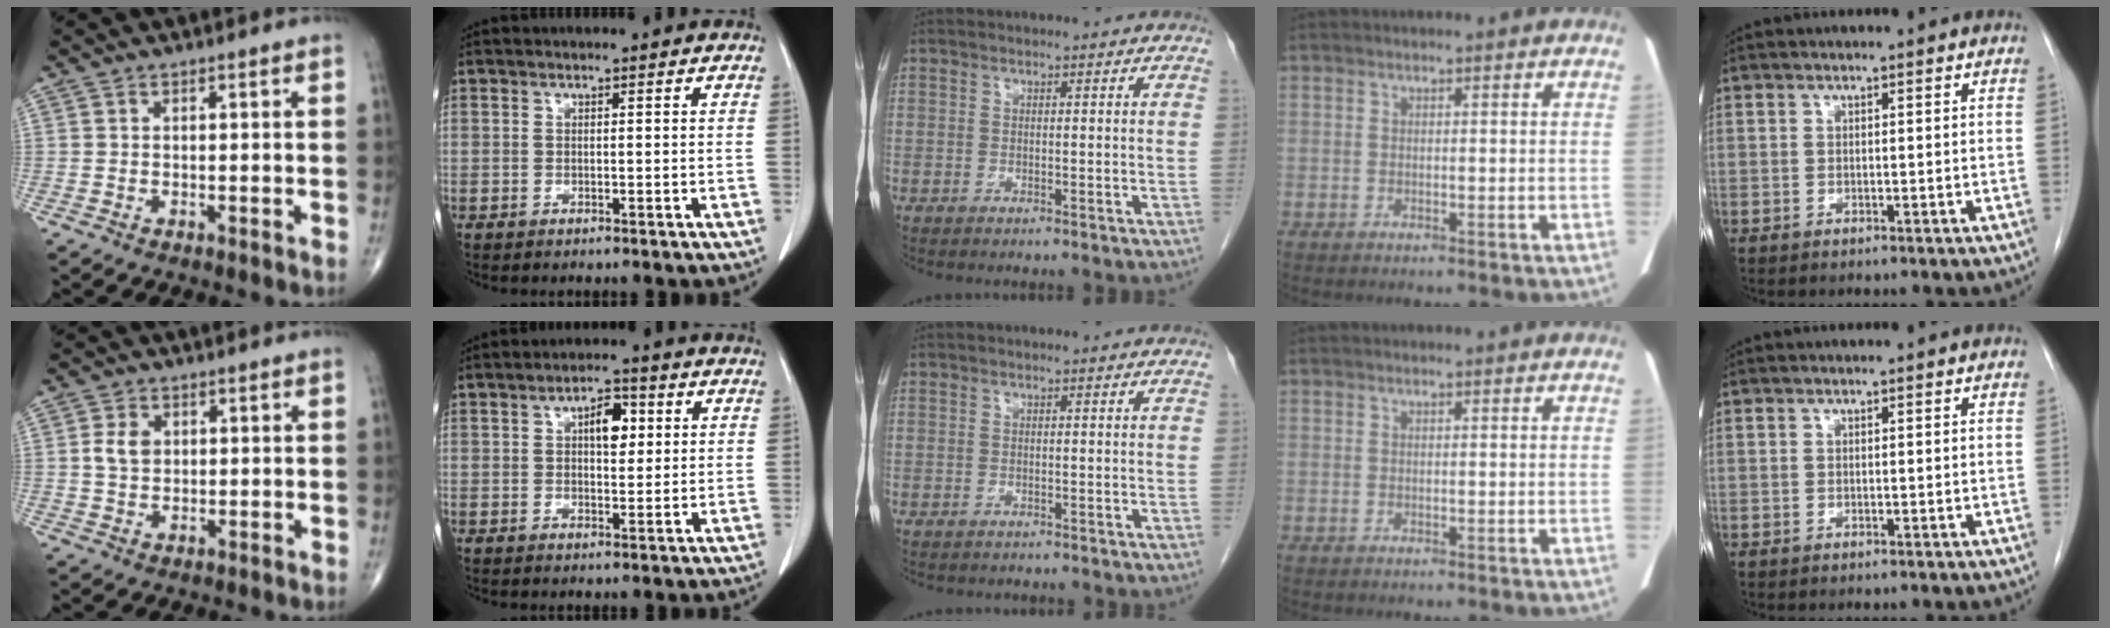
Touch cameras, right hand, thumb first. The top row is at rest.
{"thumb": {"total": 3.9, "force": [0.7, 2.9, 2.5], "torque": [-0.038, 0.000, 0.014]}, "index": {"total": 4.9, "force": [1.4, 2.3, 4.2], "torque": [-0.064, 0.009, 0.021]}, "middle": {"total": 1.6, "force": [-1.5, 0.6, 0.4], "torque": [-0.015, -0.004, -0.017]}}